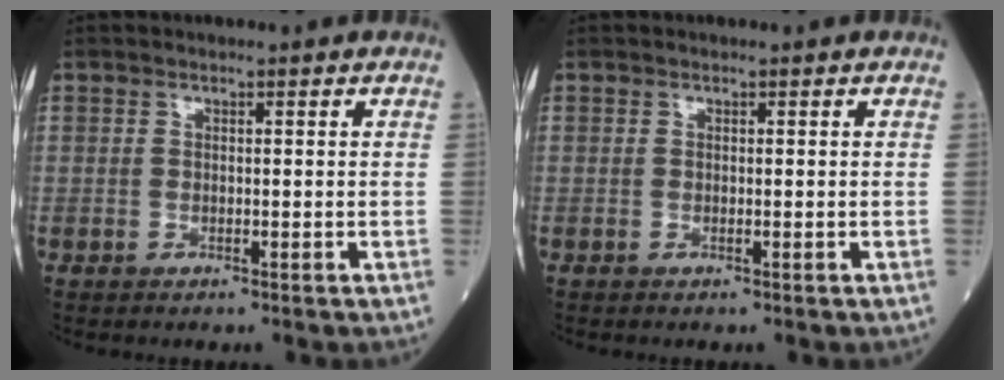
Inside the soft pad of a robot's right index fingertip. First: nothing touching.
{"total": 0.0}